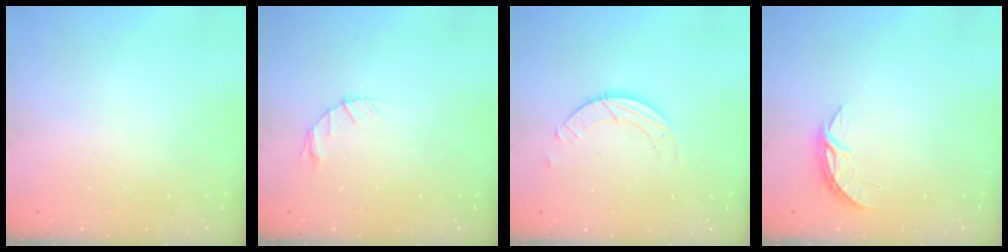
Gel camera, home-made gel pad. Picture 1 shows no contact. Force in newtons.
{"total": 3.7, "press": 3.7, "slide": 0.5}
{"total": 3.2, "press": 3.2, "slide": 0.3}
{"total": 3.7, "press": 3.7, "slide": 0.3}